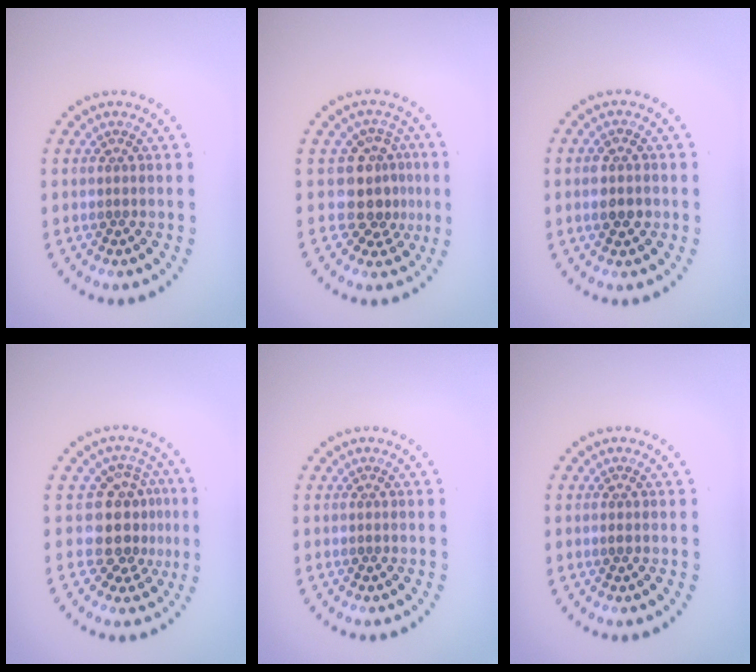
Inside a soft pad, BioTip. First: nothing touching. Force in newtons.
{"total": 3.6, "press": 2.9, "slide": 2.1}
{"total": 2.0, "press": 2.0, "slide": 0.2}
{"total": 4.3, "press": 3.5, "slide": 2.4}
{"total": 0.0}
{"total": 0.7, "press": 0.7, "slide": 0.1}